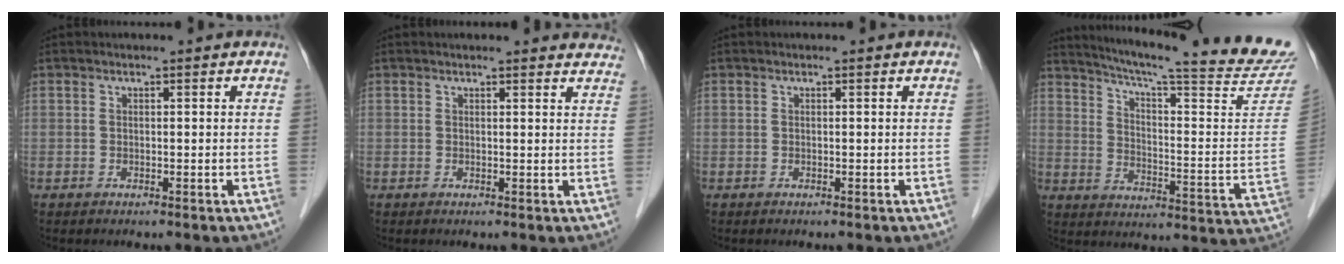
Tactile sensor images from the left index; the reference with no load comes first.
{"total": 9.1, "force": [8.8, 1.9, 1.8], "torque": [0.007, -0.001, 0.069]}
{"total": 0.0}
{"total": 26.0, "force": [23.3, -0.8, 11.5], "torque": [-0.180, -0.095, 0.298]}